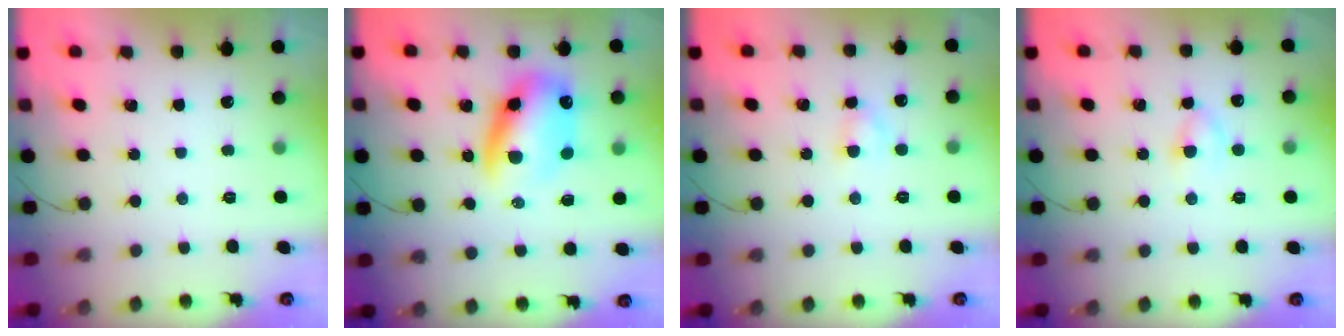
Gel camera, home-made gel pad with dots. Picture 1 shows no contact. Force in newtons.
{"total": 12.9, "press": 12.5, "slide": 3.2}
{"total": 2.5, "press": 2.3, "slide": 1.0}
{"total": 3.8, "press": 3.5, "slide": 1.5}